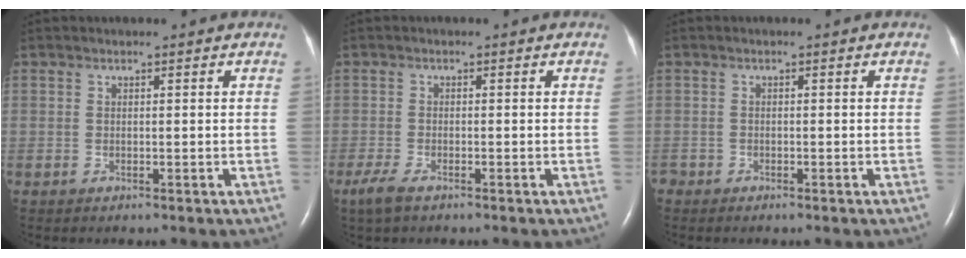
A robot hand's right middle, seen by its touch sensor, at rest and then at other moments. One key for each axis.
{"total": 3.2, "fx": -2.2, "fy": 0.9, "fz": 2.2, "tx": -0.056, "ty": -0.009, "tz": -0.040}
{"total": 0.9, "fx": -0.8, "fy": 0.5, "fz": 0.0, "tx": -0.002, "ty": 0.001, "tz": -0.015}